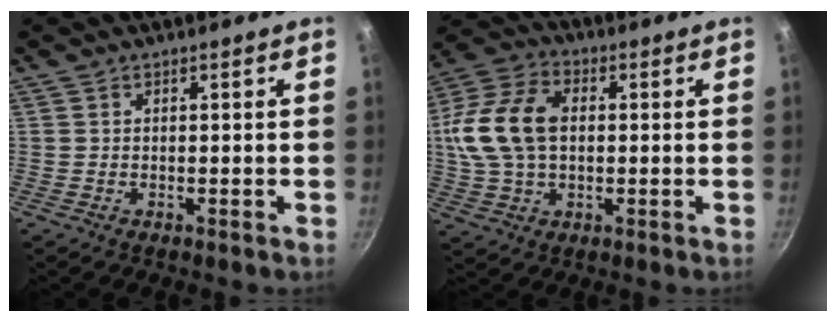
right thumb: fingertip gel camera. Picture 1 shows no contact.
{"total": 15.6, "force": [1.2, 10.4, 11.6], "torque": [-0.214, 0.024, 0.013]}